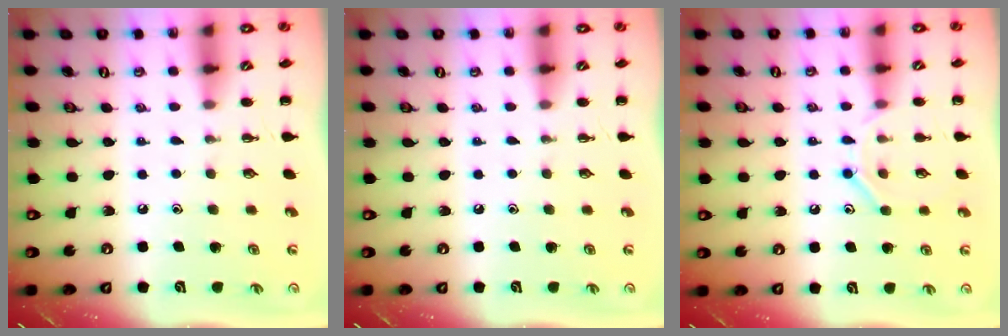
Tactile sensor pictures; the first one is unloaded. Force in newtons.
{"total": 0.0}
{"total": 9.6, "press": 9.6, "slide": 0.5}